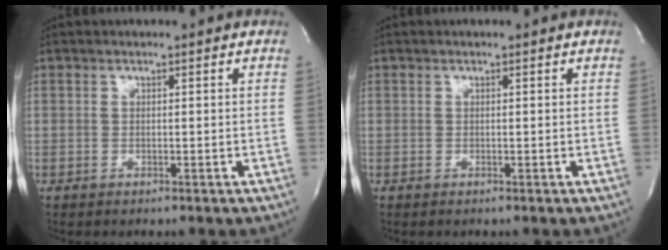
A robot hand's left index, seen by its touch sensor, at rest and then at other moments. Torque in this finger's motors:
{"motor_torque": [0.00, 0.00, 0.00, 0.00]}